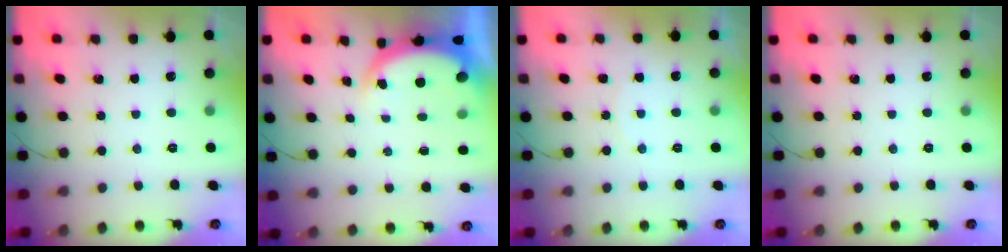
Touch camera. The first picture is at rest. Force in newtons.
{"total": 4.5, "press": 4.5, "slide": 0.7}
{"total": 2.8, "press": 2.8, "slide": 0.6}
{"total": 0.0}